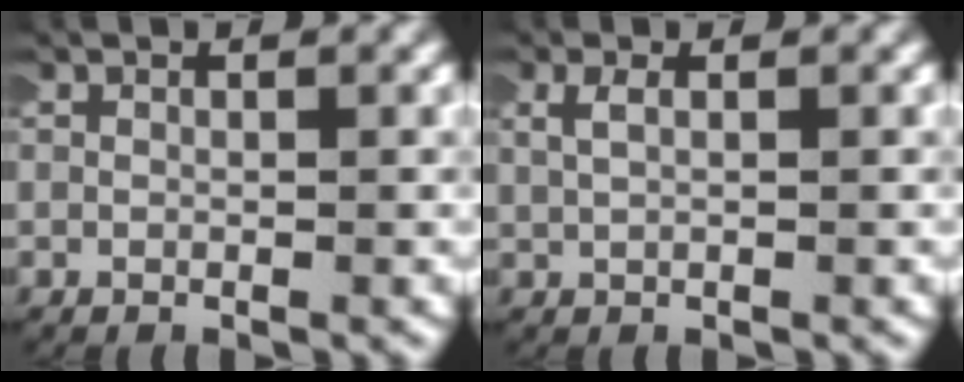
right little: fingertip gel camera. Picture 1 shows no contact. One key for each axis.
{"total": 1.3, "fx": 0.7, "fy": 0.3, "fz": 1.0, "tx": -0.023, "ty": 0.004, "tz": 0.015}